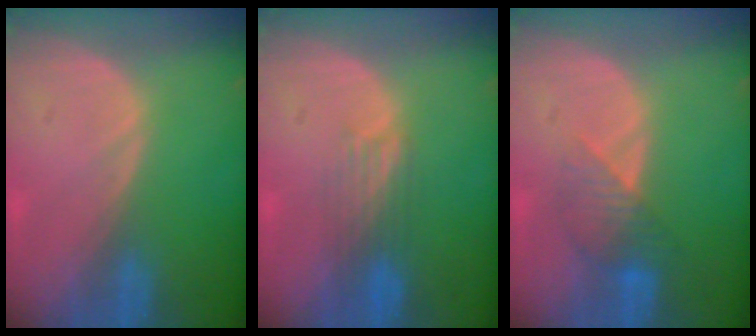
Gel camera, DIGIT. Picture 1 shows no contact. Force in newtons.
{"total": 3.8, "press": 3.1, "slide": 2.2}
{"total": 3.9, "press": 3.8, "slide": 0.8}